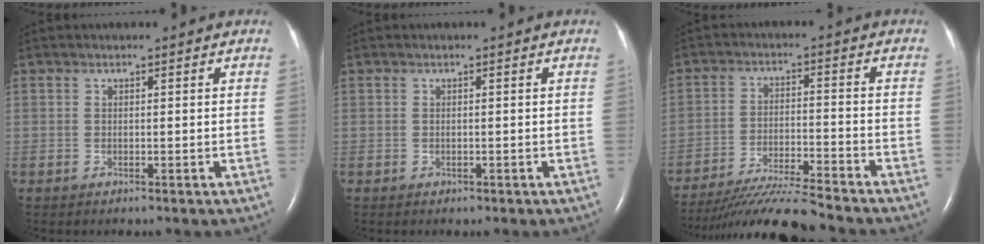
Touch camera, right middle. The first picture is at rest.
{"total": 0.0}
{"total": 11.6, "force": [-10.8, -1.4, 3.8], "torque": [-0.064, -0.015, -0.190]}